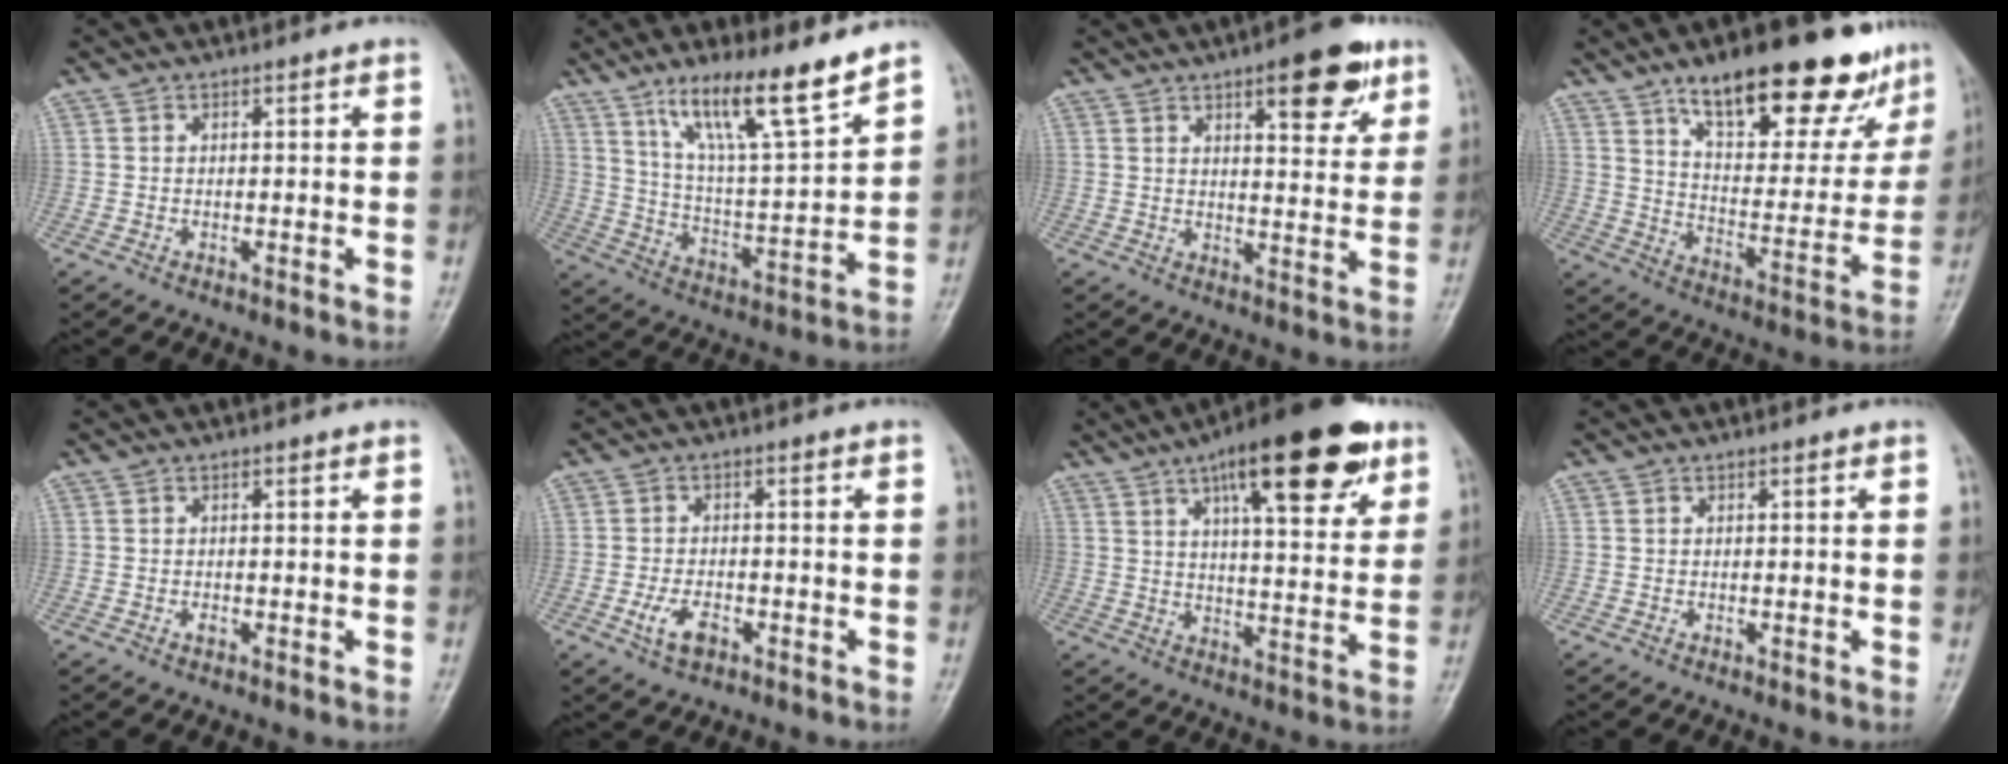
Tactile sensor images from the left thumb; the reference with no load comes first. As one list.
[{"total": 15.3, "force": [10.8, 2.1, 10.5], "torque": [-0.172, -0.064, 0.199]}, {"total": 11.0, "force": [6.3, 3.9, 8.2], "torque": [-0.083, -0.029, 0.083]}, {"total": 25.4, "force": [17.0, 9.4, 16.4], "torque": [-0.184, -0.060, 0.256]}, {"total": 0.7, "force": [-0.2, 0.4, 0.5], "torque": [-0.008, -0.001, -0.004]}, {"total": 4.4, "force": [-1.9, 2.4, 3.2], "torque": [-0.062, 0.007, -0.034]}, {"total": 18.8, "force": [10.1, 6.4, 14.6], "torque": [-0.186, -0.021, 0.144]}, {"total": 0.0}]